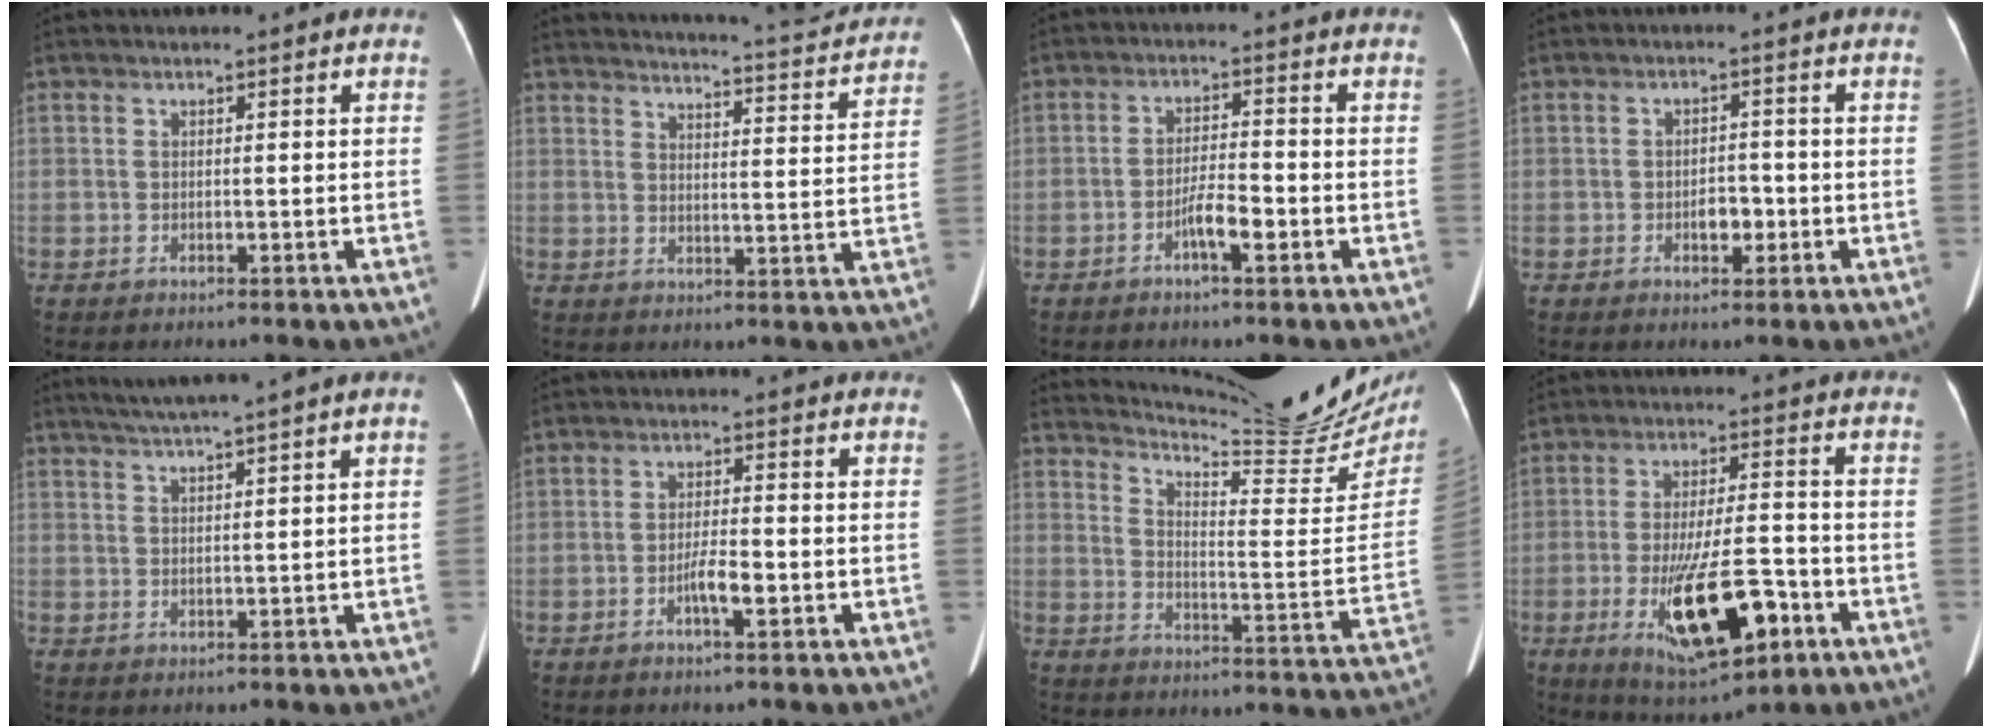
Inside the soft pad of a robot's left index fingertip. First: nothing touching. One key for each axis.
{"total": 18.7, "fx": 18.0, "fy": 1.2, "fz": 5.0, "tx": -0.074, "ty": -0.044, "tz": 0.212}
{"total": 4.0, "fx": -2.1, "fy": 0.7, "fz": 3.4, "tx": -0.062, "ty": 0.002, "tz": -0.039}
{"total": 3.0, "fx": -1.1, "fy": 1.7, "fz": 2.2, "tx": -0.033, "ty": 0.005, "tz": -0.013}
{"total": 5.6, "fx": 4.6, "fy": -1.6, "fz": 2.9, "tx": -0.049, "ty": 0.014, "tz": 0.081}
{"total": 3.3, "fx": -1.3, "fy": 0.5, "fz": 3.0, "tx": -0.055, "ty": 0.001, "tz": -0.024}
{"total": 21.7, "fx": 20.2, "fy": 1.4, "fz": 7.8, "tx": -0.123, "ty": -0.088, "tz": 0.257}
{"total": 14.3, "fx": -5.5, "fy": 3.9, "fz": 12.6, "tx": -0.224, "ty": -0.015, "tz": -0.080}